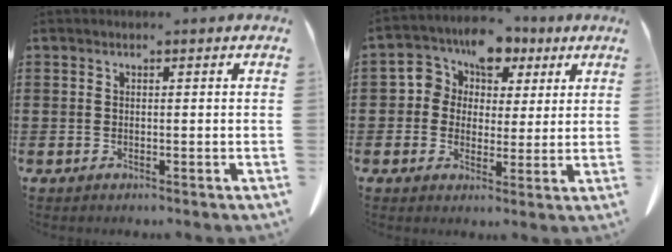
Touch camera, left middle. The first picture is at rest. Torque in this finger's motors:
{"motor_torque": [0.78, 0.46, 0.53, 0.12]}